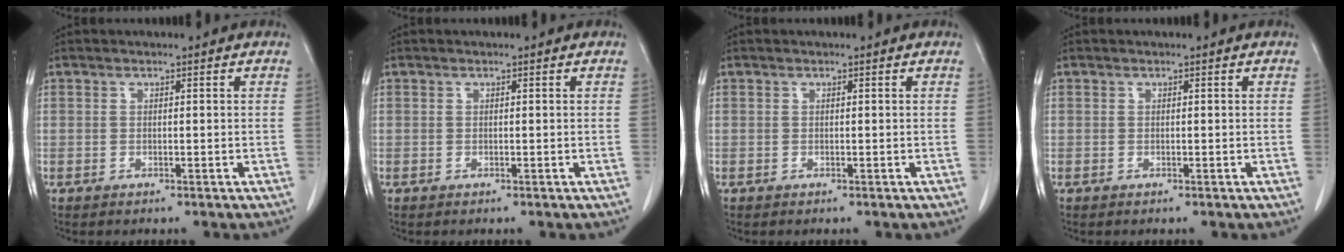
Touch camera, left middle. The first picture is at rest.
{"total": 0.0}
{"total": 0.0}
{"total": 0.0}